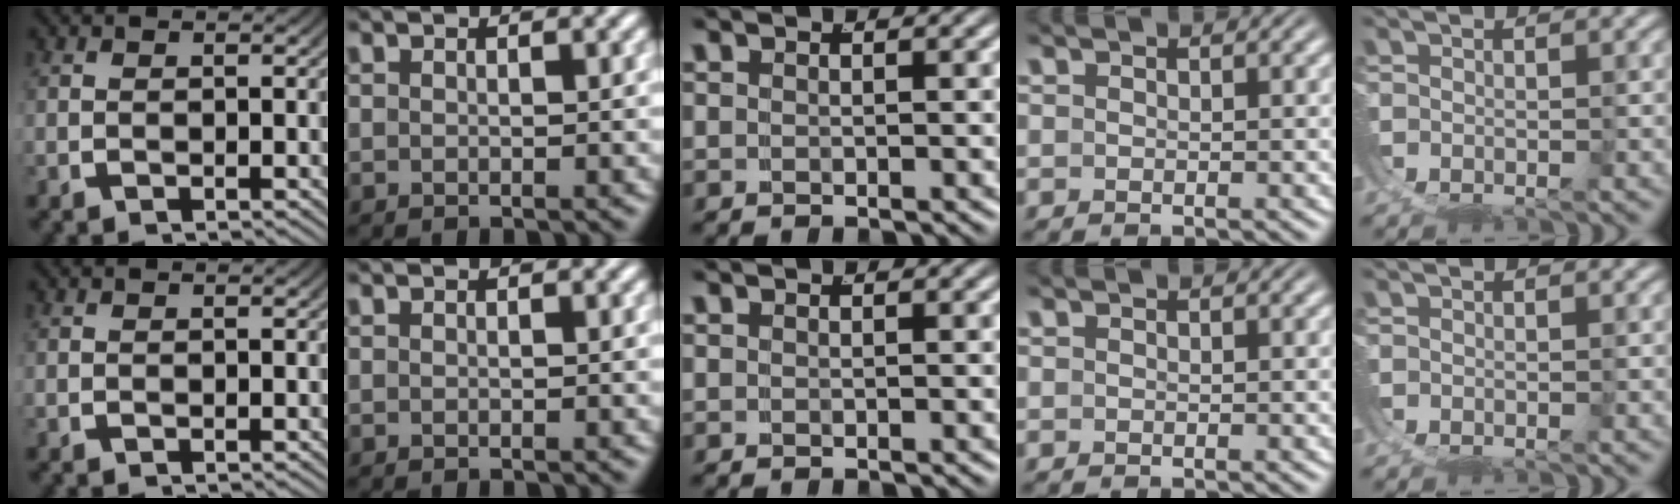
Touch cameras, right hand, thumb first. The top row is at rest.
{}